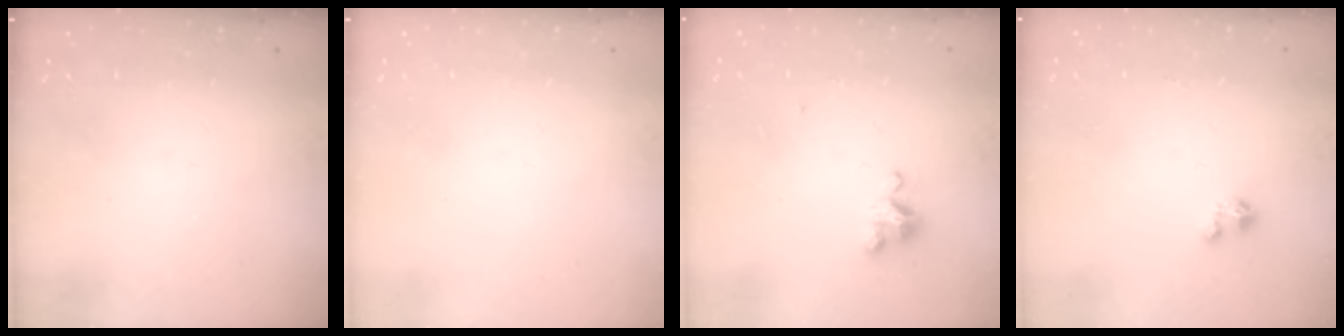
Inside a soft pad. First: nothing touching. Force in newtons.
{"total": 0.0}
{"total": 2.9, "press": 2.9, "slide": 0.3}
{"total": 2.1, "press": 2.1, "slide": 0.2}